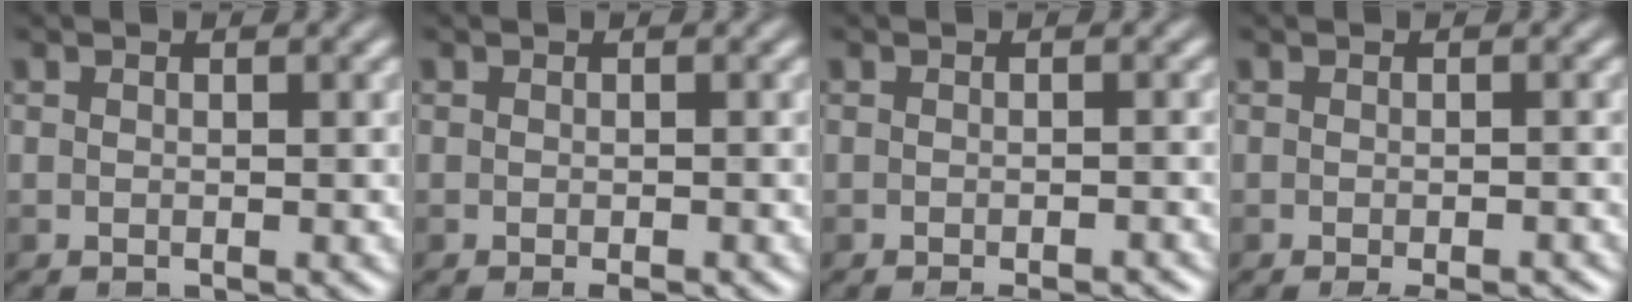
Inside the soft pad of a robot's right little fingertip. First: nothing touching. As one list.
[{"total": 0.9, "force": [-0.6, 0.2, 0.7], "torque": [-0.010, -0.004, -0.007]}, {"total": 2.4, "force": [-1.8, 0.4, 1.5], "torque": [-0.018, -0.003, -0.025]}, {"total": 2.6, "force": [-1.8, 0.6, 1.8], "torque": [-0.025, -0.003, -0.024]}]